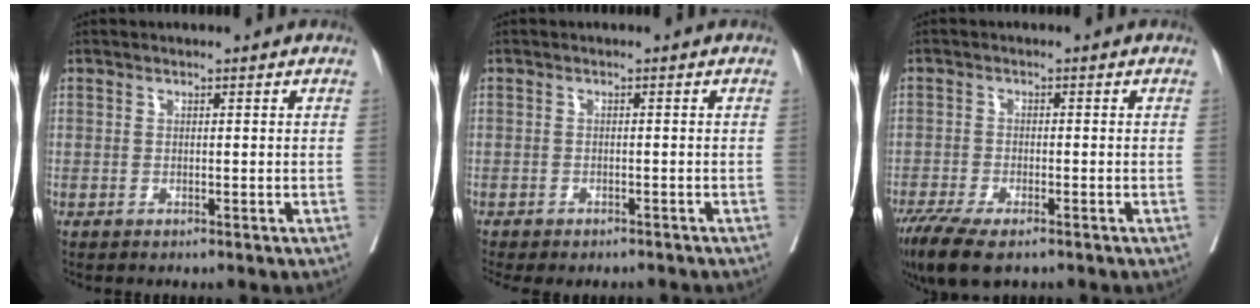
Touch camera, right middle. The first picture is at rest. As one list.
[{"total": 6.3, "force": [-5.6, 2.1, 2.2], "torque": [-0.028, 0.000, -0.070]}, {"total": 8.5, "force": [-6.0, 2.5, 5.4], "torque": [-0.092, -0.019, -0.102]}]